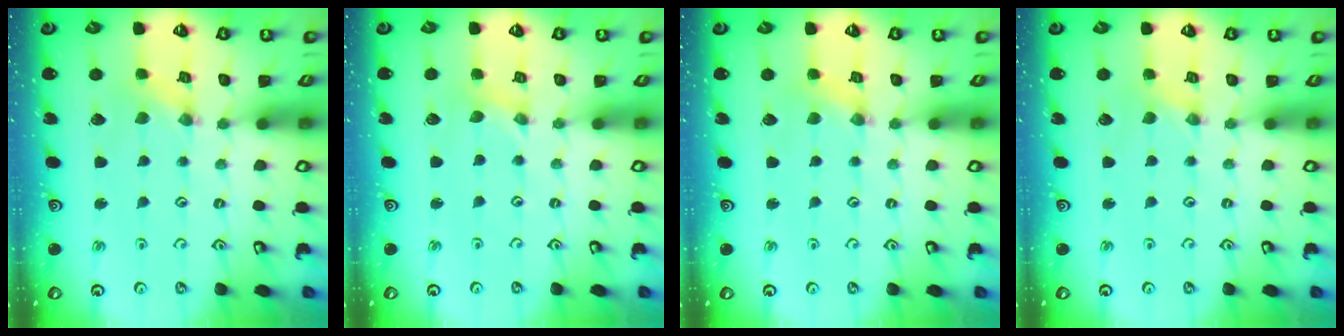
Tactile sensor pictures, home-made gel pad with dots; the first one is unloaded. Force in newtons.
{"total": 0.0}
{"total": 1.2, "press": 1.1, "slide": 0.3}
{"total": 0.0}